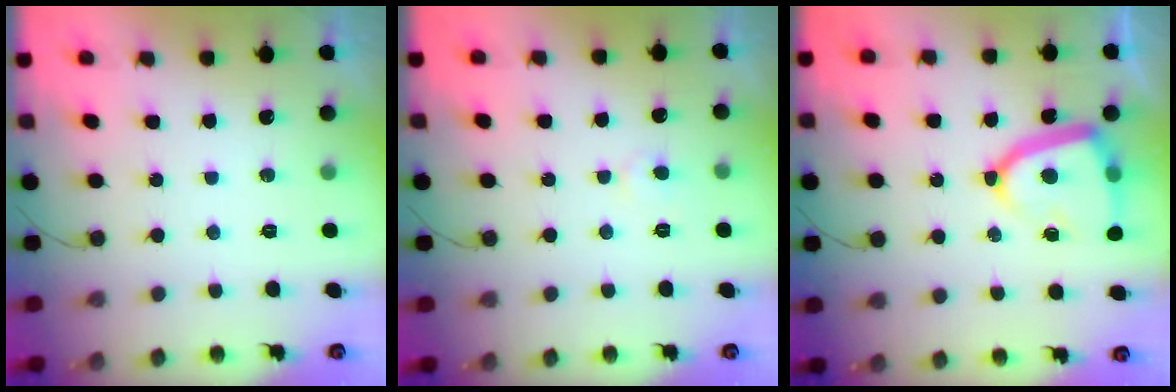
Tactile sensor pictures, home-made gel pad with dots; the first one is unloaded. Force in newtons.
{"total": 3.7, "press": 3.7, "slide": 0.3}
{"total": 13.4, "press": 13.3, "slide": 1.7}